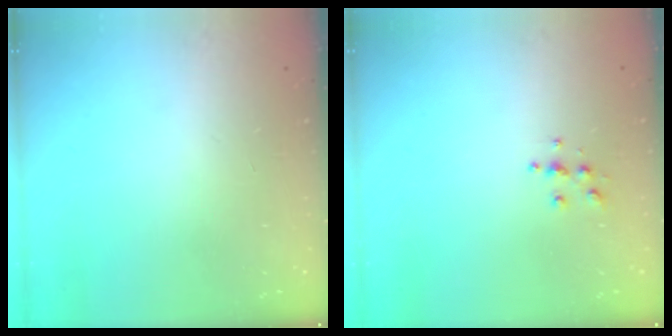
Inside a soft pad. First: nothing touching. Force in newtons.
{"total": 4.9, "press": 4.9, "slide": 0.5}